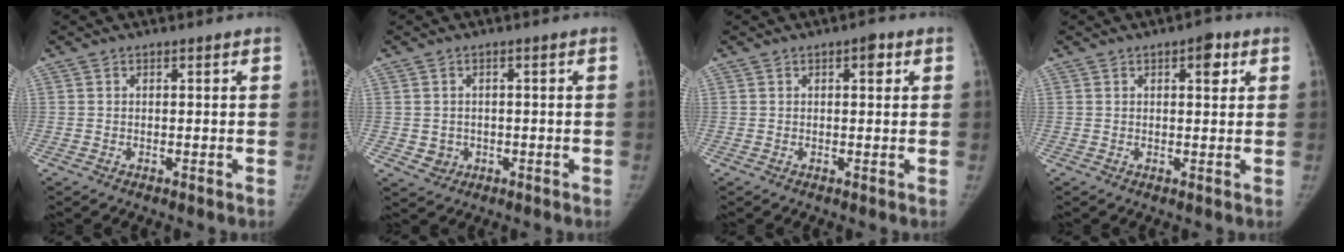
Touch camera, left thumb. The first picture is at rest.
{"total": 2.9, "force": [-0.6, 2.7, 0.8], "torque": [-0.001, 0.004, -0.002]}
{"total": 2.1, "force": [0.9, 1.0, 1.7], "torque": [-0.015, 0.001, 0.009]}
{"total": 3.4, "force": [1.5, 1.6, 2.6], "torque": [-0.021, -0.002, 0.017]}